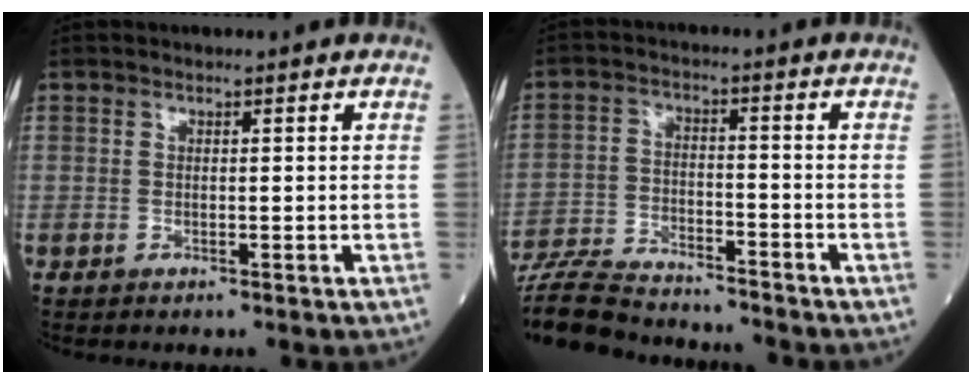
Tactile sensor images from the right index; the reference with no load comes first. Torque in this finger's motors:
{"motor_torque": [0.09, -1.26, 0.23, 0.06]}